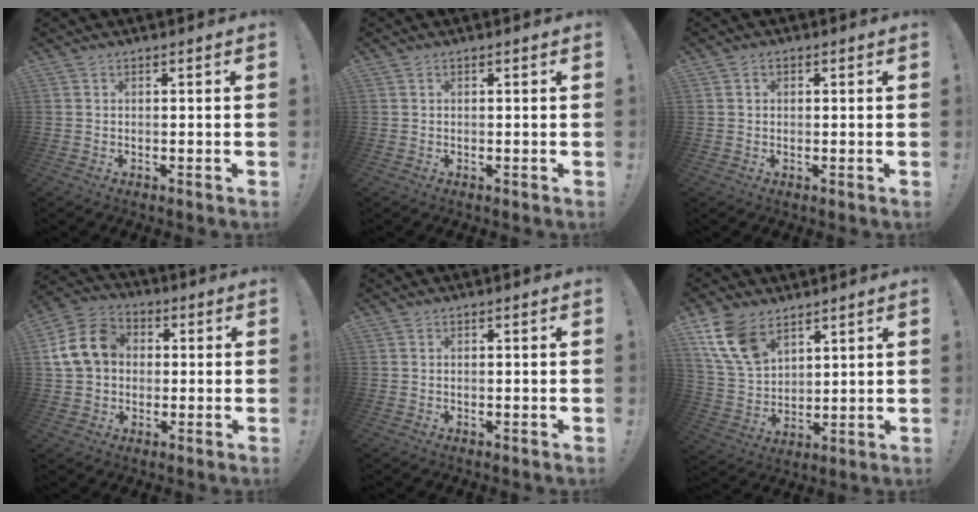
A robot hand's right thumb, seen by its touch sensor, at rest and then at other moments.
{"total": 0.0}
{"total": 1.0, "force": [0.0, 0.9, 0.3], "torque": [-0.005, 0.003, -0.001]}
{"total": 14.3, "force": [2.2, 11.8, 7.8], "torque": [-0.136, 0.012, 0.047]}
{"total": 0.0}
{"total": 13.4, "force": [8.0, 8.1, 7.0], "torque": [-0.145, -0.033, 0.159]}